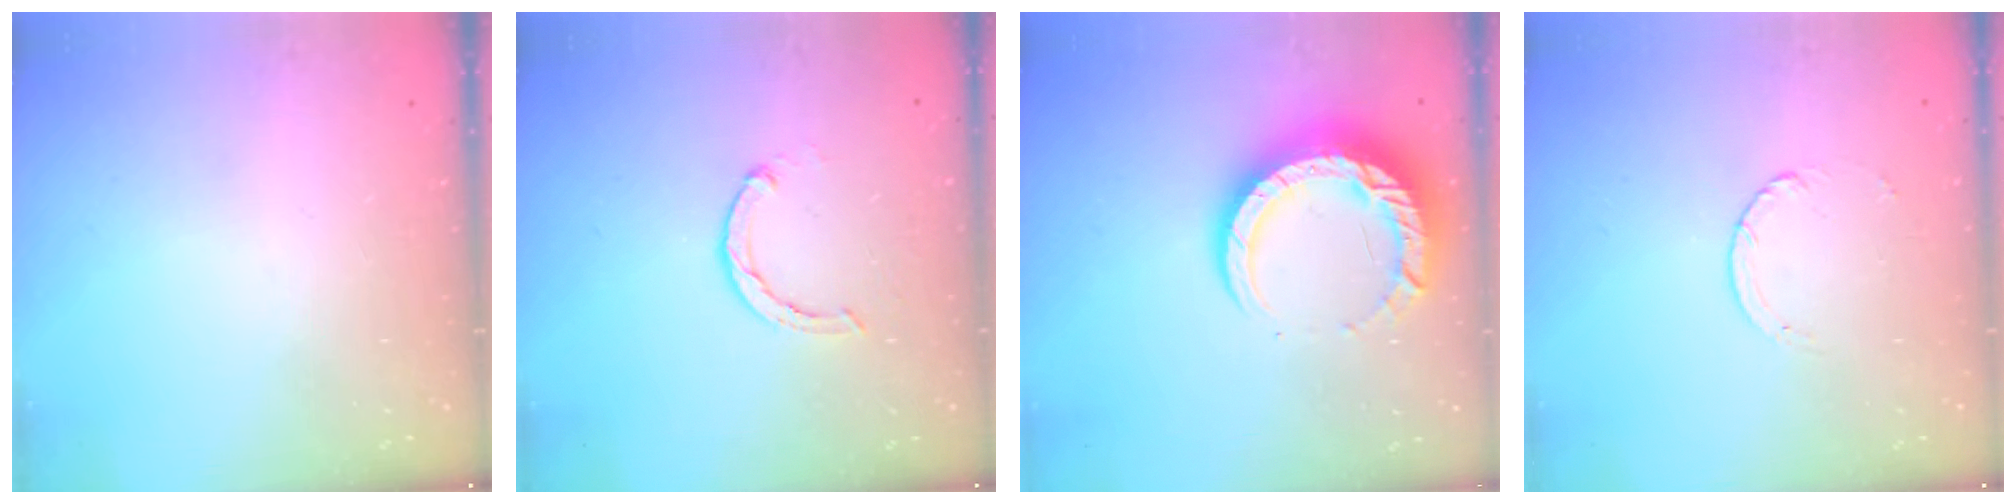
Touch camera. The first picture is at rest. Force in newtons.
{"total": 2.4, "press": 2.4, "slide": 0.4}
{"total": 13.5, "press": 13.4, "slide": 1.5}
{"total": 2.5, "press": 2.4, "slide": 0.2}